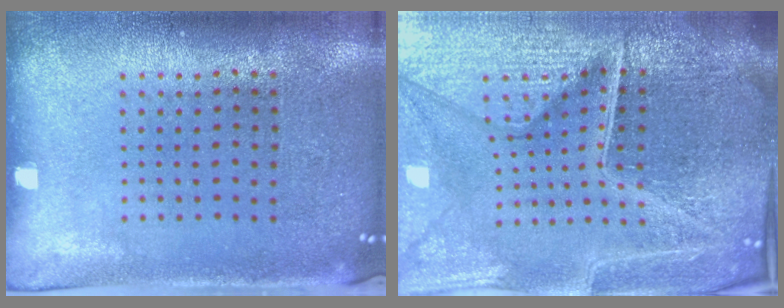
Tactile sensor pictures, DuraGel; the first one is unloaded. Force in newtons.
{"total": 6.6, "press": 5.9, "slide": 3.0}